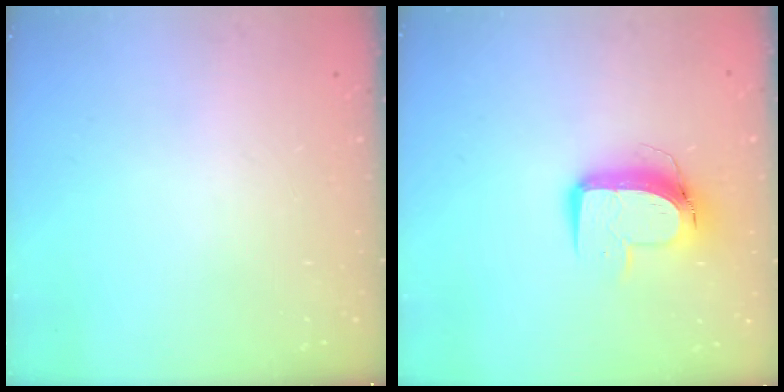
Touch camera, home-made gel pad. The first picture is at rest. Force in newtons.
{"total": 10.4, "press": 10.4, "slide": 1.1}